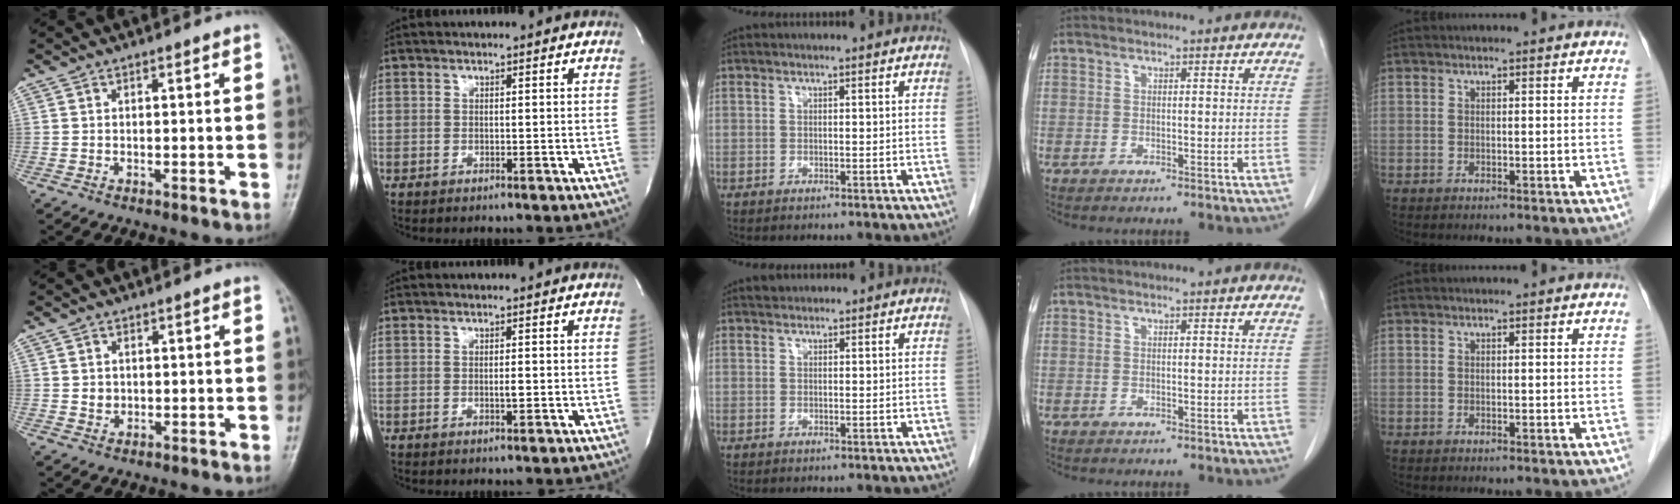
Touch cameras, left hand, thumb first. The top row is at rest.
{"thumb": {"total": 2.0, "force": [0.2, 1.8, 0.8], "torque": [-0.004, 0.001, 0.007]}, "index": {"total": 0.8, "force": [-0.1, 0.1, 0.8], "torque": [-0.017, -0.001, -0.001]}, "middle": {"total": 0.7, "force": [0.6, 0.4, -0.1], "torque": [-0.002, 0.006, 0.010]}}